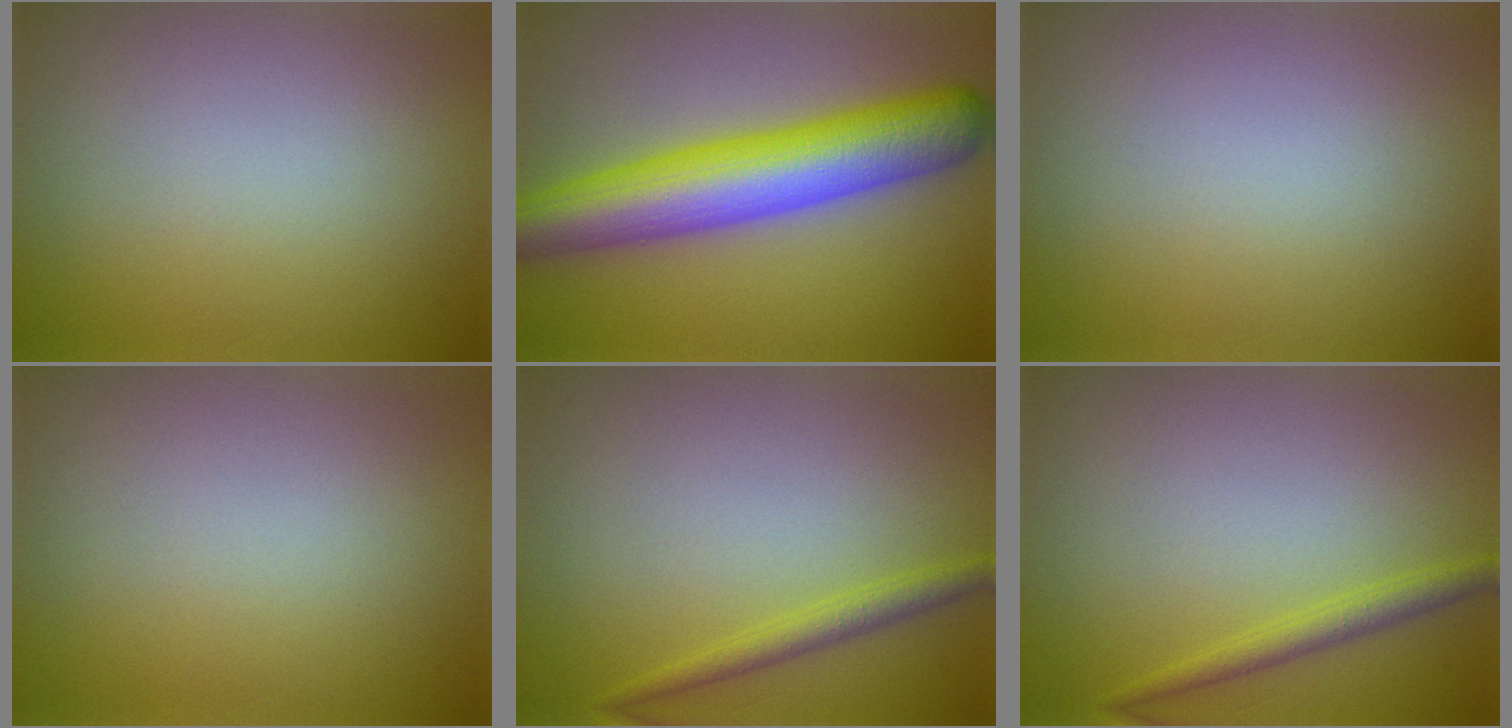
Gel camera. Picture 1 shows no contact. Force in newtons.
{"total": 10.2, "press": 10.2, "slide": 0.2}
{"total": 0.0}
{"total": 0.0}
{"total": 1.9, "press": 1.9, "slide": 0.1}
{"total": 1.9, "press": 1.9, "slide": 0.1}